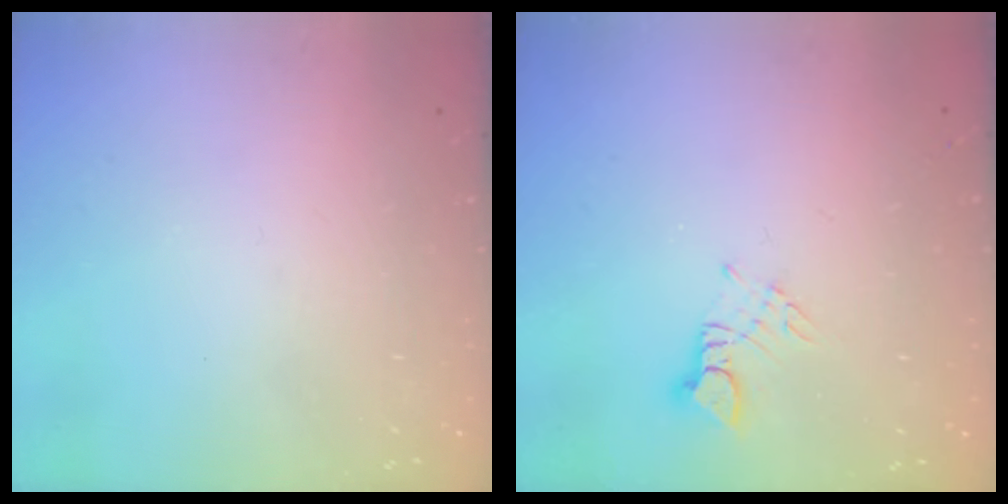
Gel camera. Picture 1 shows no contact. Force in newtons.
{"total": 3.1, "press": 3.0, "slide": 0.4}